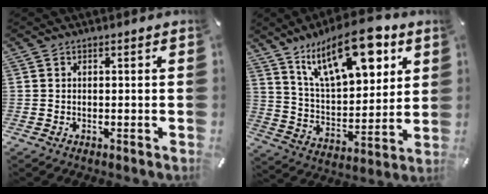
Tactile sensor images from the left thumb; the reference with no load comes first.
{"total": 20.8, "force": [12.5, 9.4, 13.7], "torque": [-0.215, -0.060, 0.210]}